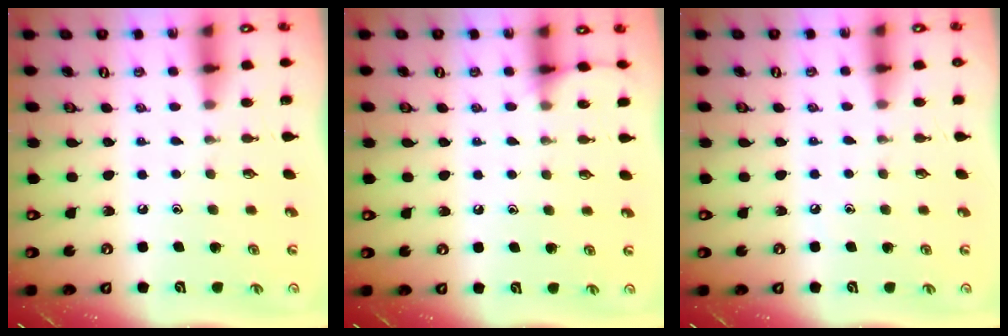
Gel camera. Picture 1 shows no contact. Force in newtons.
{"total": 5.9, "press": 5.9, "slide": 0.8}
{"total": 3.2, "press": 3.1, "slide": 0.5}